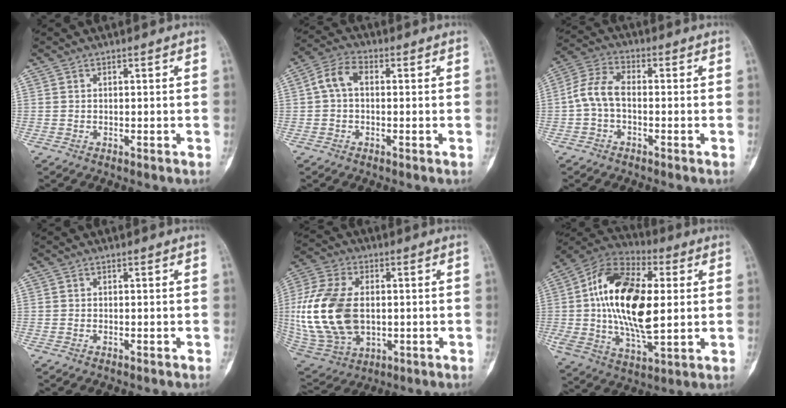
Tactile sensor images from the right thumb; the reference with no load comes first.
{"total": 5.4, "force": [0.3, 3.5, 4.1], "torque": [-0.077, 0.017, -0.003]}
{"total": 6.8, "force": [-1.1, 4.0, 5.4], "torque": [-0.113, 0.023, -0.032]}
{"total": 0.0}
{"total": 20.9, "force": [0.1, 13.3, 16.1], "torque": [-0.341, -0.007, 0.015]}
{"total": 22.9, "force": [2.5, 11.4, 19.7], "torque": [-0.361, 0.000, 0.038]}